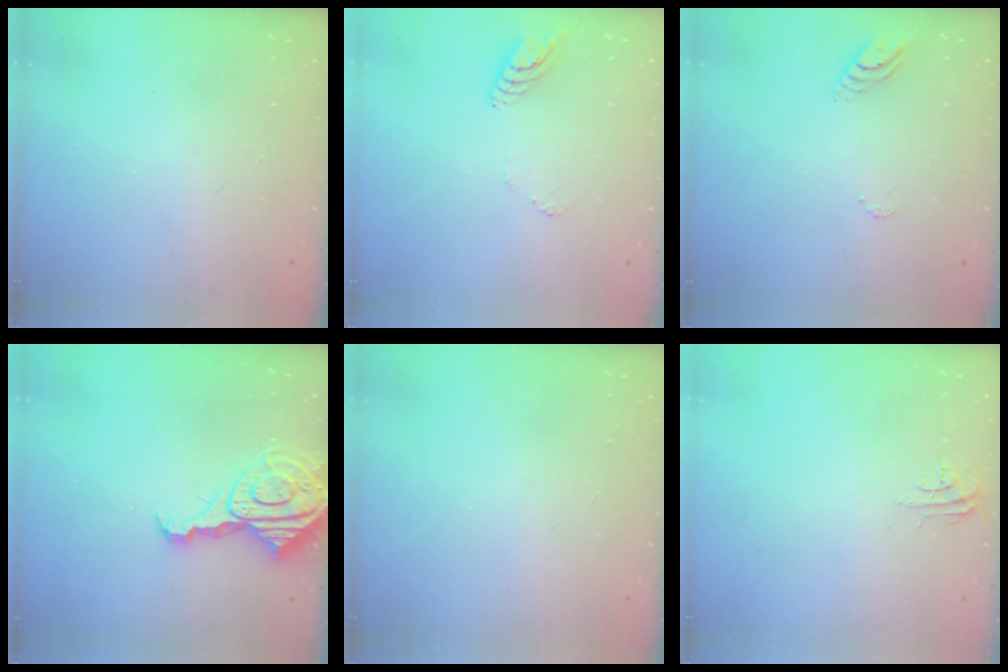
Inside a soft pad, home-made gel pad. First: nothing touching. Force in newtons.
{"total": 6.8, "press": 6.7, "slide": 0.7}
{"total": 3.7, "press": 3.7, "slide": 0.3}
{"total": 13.3, "press": 13.3, "slide": 1.3}
{"total": 0.0}
{"total": 4.7, "press": 4.6, "slide": 0.3}